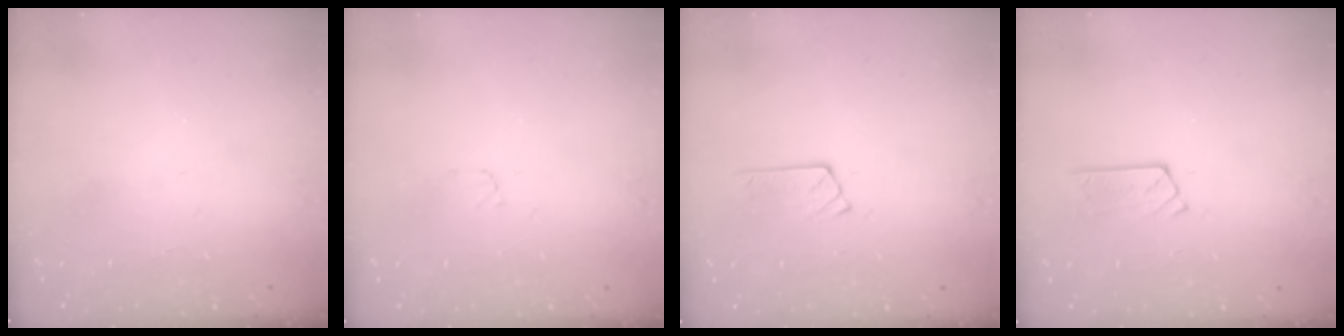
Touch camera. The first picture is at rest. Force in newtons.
{"total": 4.0, "press": 4.0, "slide": 0.5}
{"total": 5.6, "press": 5.6, "slide": 0.6}
{"total": 3.9, "press": 3.9, "slide": 0.4}